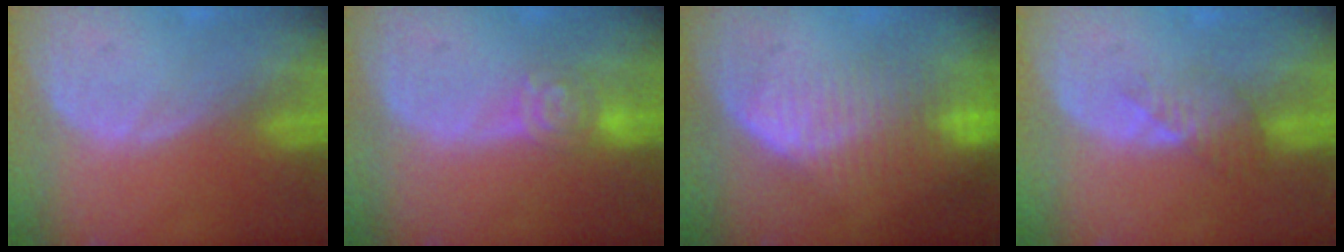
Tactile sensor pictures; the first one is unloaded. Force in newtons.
{"total": 4.6, "press": 4.0, "slide": 2.3}
{"total": 8.6, "press": 7.3, "slide": 4.4}
{"total": 3.6, "press": 3.2, "slide": 1.6}